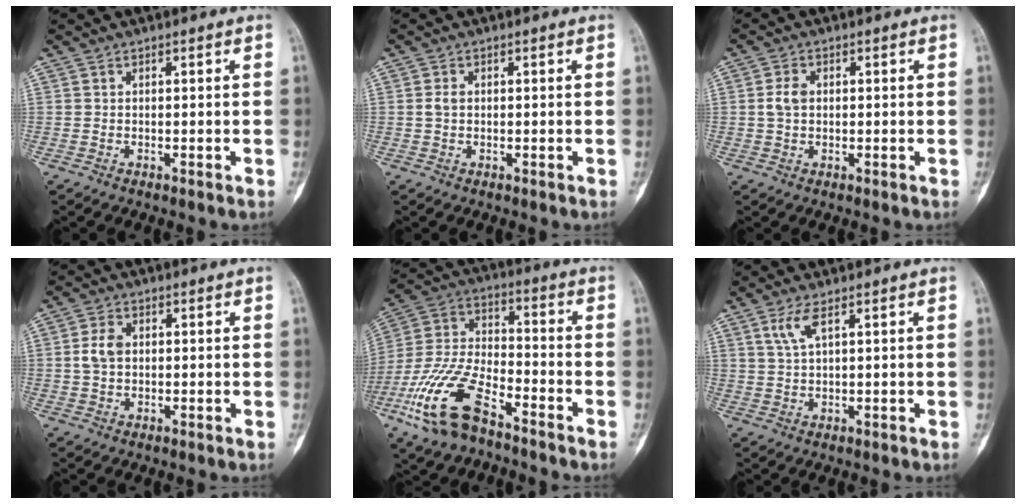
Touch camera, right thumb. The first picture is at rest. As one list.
[{"total": 1.5, "force": [0.1, 1.0, 1.1], "torque": [-0.021, 0.004, 0.000]}, {"total": 3.1, "force": [0.3, 2.2, 2.2], "torque": [-0.044, 0.006, 0.003]}, {"total": 3.9, "force": [0.4, 2.7, 2.8], "torque": [-0.055, 0.007, 0.005]}, {"total": 17.4, "force": [-9.9, 7.6, 12.2], "torque": [-0.258, 0.047, -0.192]}, {"total": 3.7, "force": [1.9, 0.9, 3.0], "torque": [-0.073, -0.001, 0.046]}]